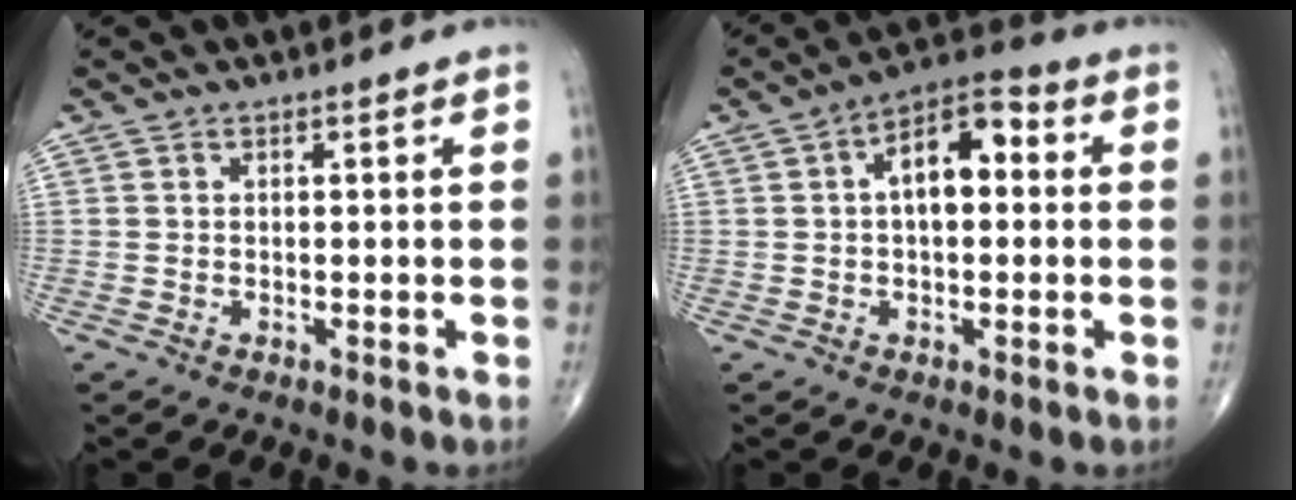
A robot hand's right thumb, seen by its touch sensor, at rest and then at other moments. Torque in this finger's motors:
{"motor_torque": [0.58, 2.35, 0.78, 0.21, 0.07]}